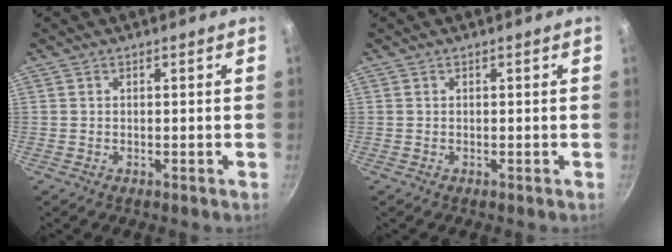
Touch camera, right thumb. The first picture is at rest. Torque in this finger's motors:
{"motor_torque": [0.00, 0.00, 0.24, 0.25, 0.04]}